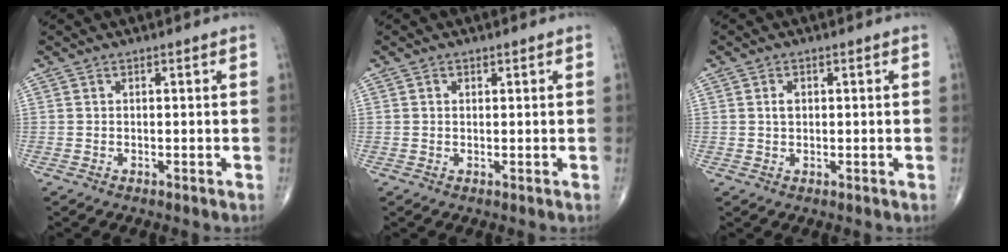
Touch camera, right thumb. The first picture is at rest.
{"total": 0.7, "force": [0.3, 0.6, 0.3], "torque": [-0.003, -0.001, 0.006]}
{"total": 1.7, "force": [0.4, 1.2, 1.2], "torque": [-0.018, 0.001, 0.007]}